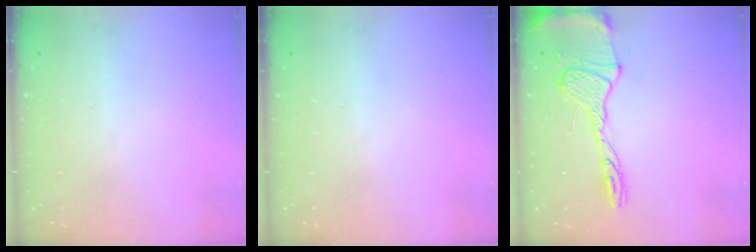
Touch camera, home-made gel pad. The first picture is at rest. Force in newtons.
{"total": 0.0}
{"total": 15.9, "press": 15.8, "slide": 1.6}